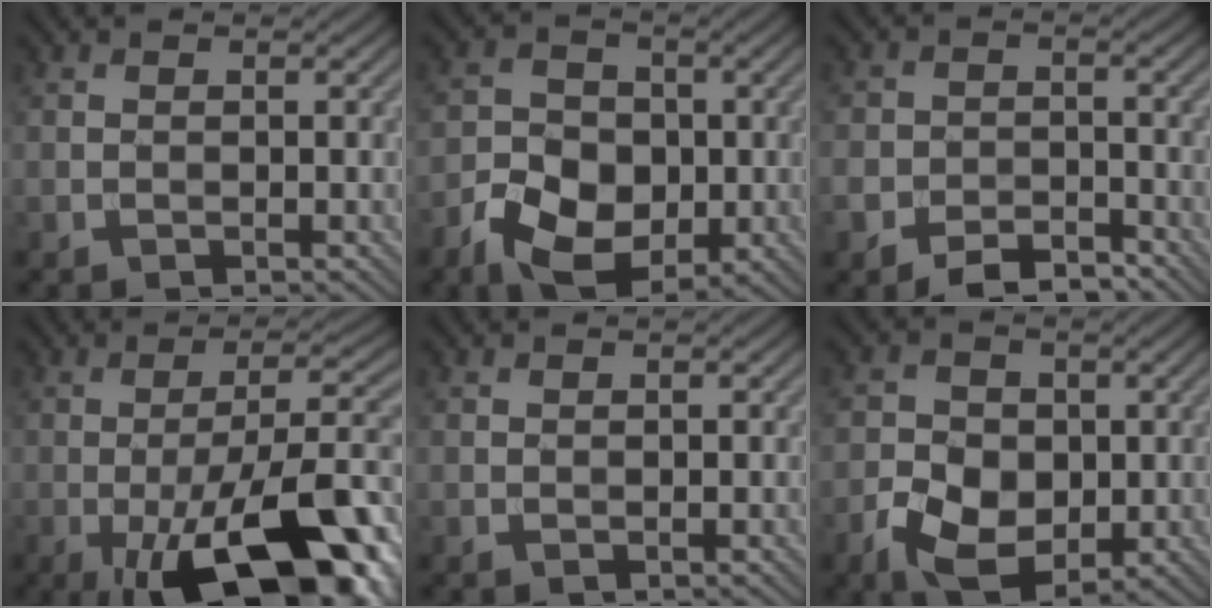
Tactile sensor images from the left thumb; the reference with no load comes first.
{"total": 7.5, "force": [-2.7, 5.4, 4.5], "torque": [-0.088, -0.009, -0.054]}
{"total": 6.0, "force": [-4.3, 3.3, 2.8], "torque": [-0.051, -0.013, -0.075]}
{"total": 18.1, "force": [-7.1, 6.2, 15.4], "torque": [-0.215, 0.007, -0.108]}
{"total": 0.0}
{"total": 6.8, "force": [-1.5, 4.9, 4.4], "torque": [-0.088, -0.007, -0.032]}